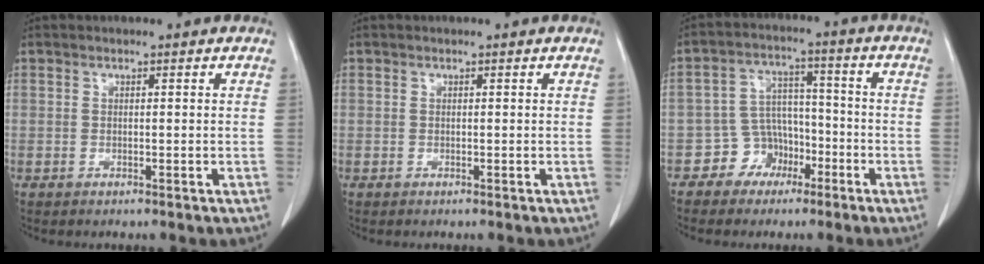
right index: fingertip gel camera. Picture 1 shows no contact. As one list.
[{"total": 0.0}, {"total": 6.4, "force": [-3.6, 5.1, 1.4], "torque": [-0.022, 0.023, -0.056]}]